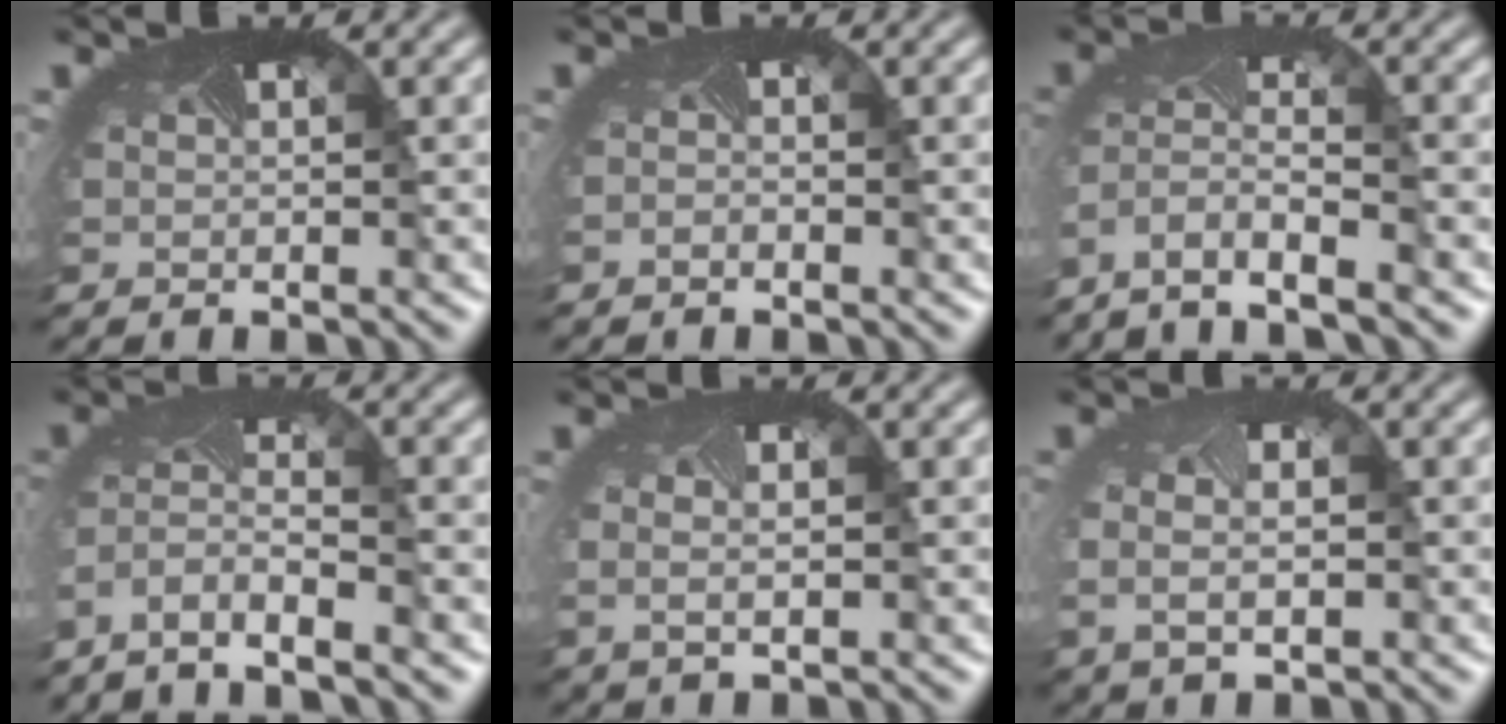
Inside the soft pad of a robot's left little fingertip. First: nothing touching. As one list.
[{"total": 0.8, "force": [-0.7, -0.3, -0.3], "torque": [-0.009, -0.011, -0.010]}, {"total": 5.4, "force": [-3.9, 1.6, 3.4], "torque": [-0.095, -0.025, -0.070]}, {"total": 4.6, "force": [-3.7, 1.0, 2.5], "torque": [-0.078, -0.021, -0.069]}, {"total": 1.5, "force": [-0.2, 0.7, 1.3], "torque": [-0.038, -0.010, 0.006]}, {"total": 2.7, "force": [-0.5, 1.8, 1.9], "torque": [-0.059, -0.016, 0.001]}]